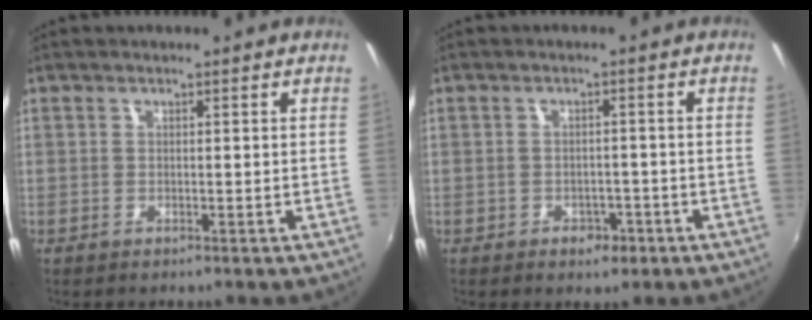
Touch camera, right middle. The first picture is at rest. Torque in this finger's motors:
{"motor_torque": [0.64, -0.66, 0.19, 0.07]}